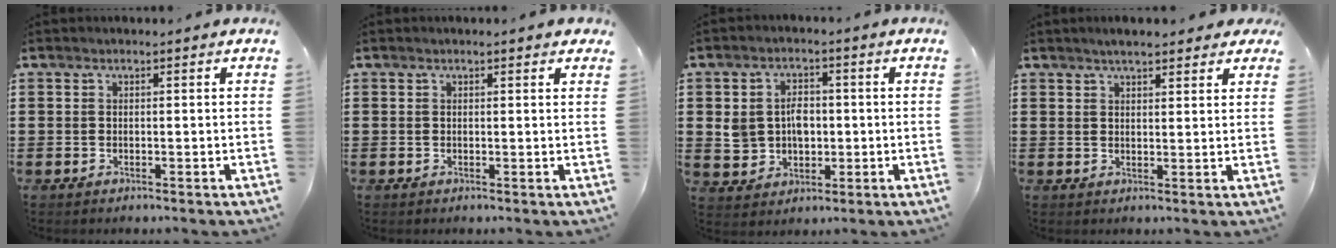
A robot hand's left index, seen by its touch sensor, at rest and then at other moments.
{"total": 1.0, "force": [0.7, 0.2, 0.7], "torque": [-0.014, 0.002, 0.013]}
{"total": 5.3, "force": [0.3, 4.2, 3.2], "torque": [-0.065, 0.010, 0.004]}
{"total": 3.4, "force": [2.9, 0.8, 1.7], "torque": [-0.039, 0.005, 0.053]}